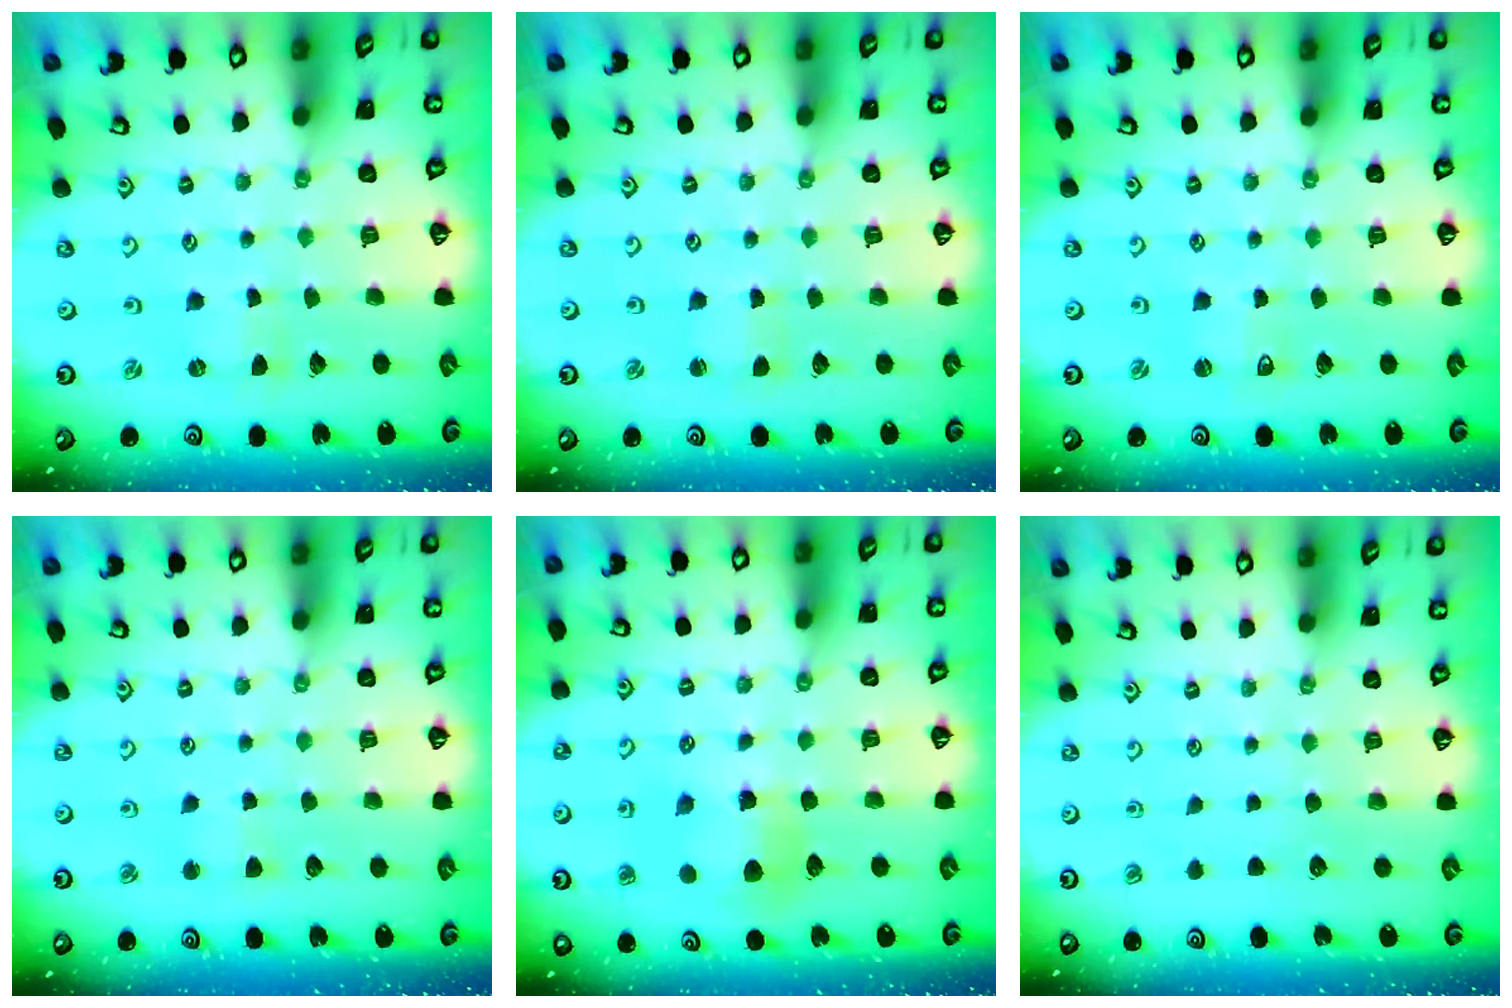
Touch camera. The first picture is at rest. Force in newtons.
{"total": 1.8, "press": 1.8, "slide": 0.3}
{"total": 2.7, "press": 2.7, "slide": 0.3}
{"total": 2.1, "press": 2.1, "slide": 0.5}
{"total": 7.5, "press": 7.4, "slide": 0.6}
{"total": 0.0}